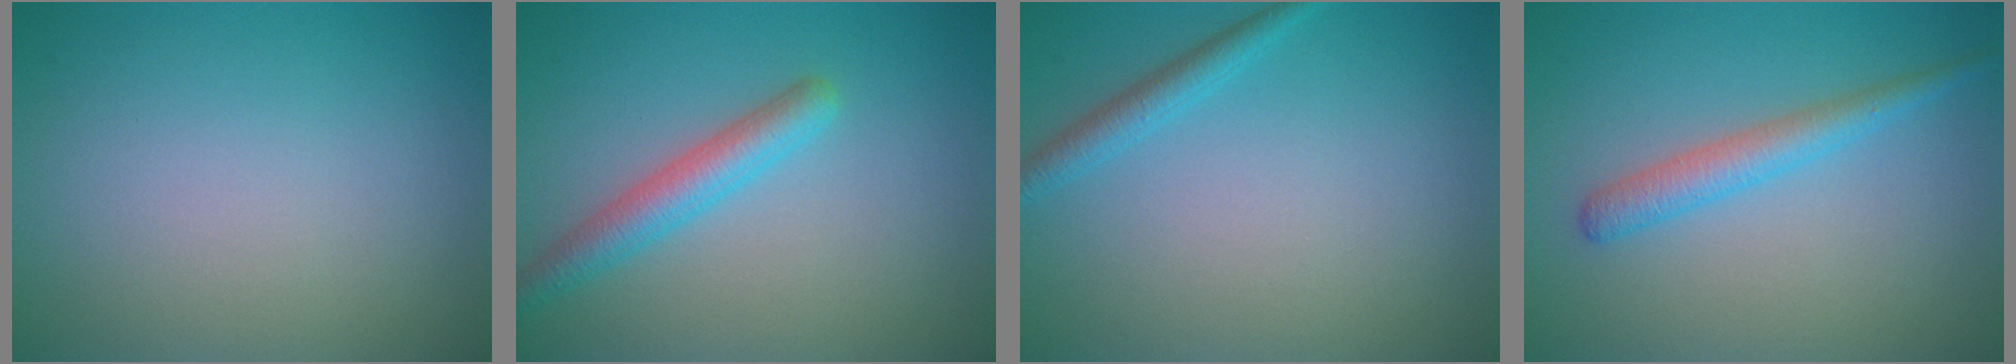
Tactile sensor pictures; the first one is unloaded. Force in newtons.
{"total": 3.2, "press": 3.2, "slide": 0.1}
{"total": 1.8, "press": 1.8, "slide": 0.1}
{"total": 2.7, "press": 2.6, "slide": 0.1}